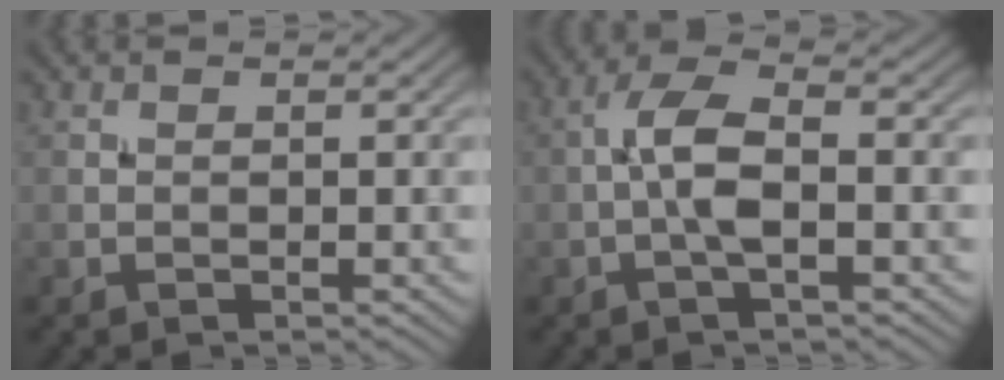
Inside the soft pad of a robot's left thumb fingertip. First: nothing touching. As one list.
[{"total": 5.0, "force": [-0.9, 1.5, 4.7], "torque": [-0.100, 0.015, -0.027]}]